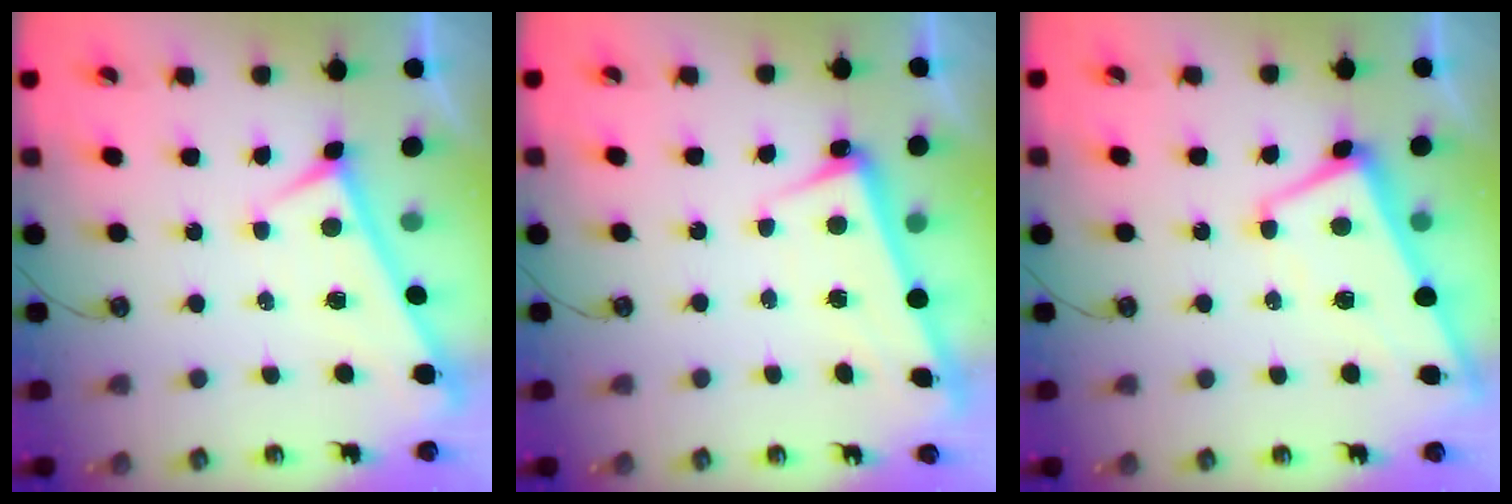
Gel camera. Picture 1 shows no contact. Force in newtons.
{"total": 2.4, "press": 2.2, "slide": 0.9}
{"total": 1.0, "press": 0.5, "slide": 0.8}